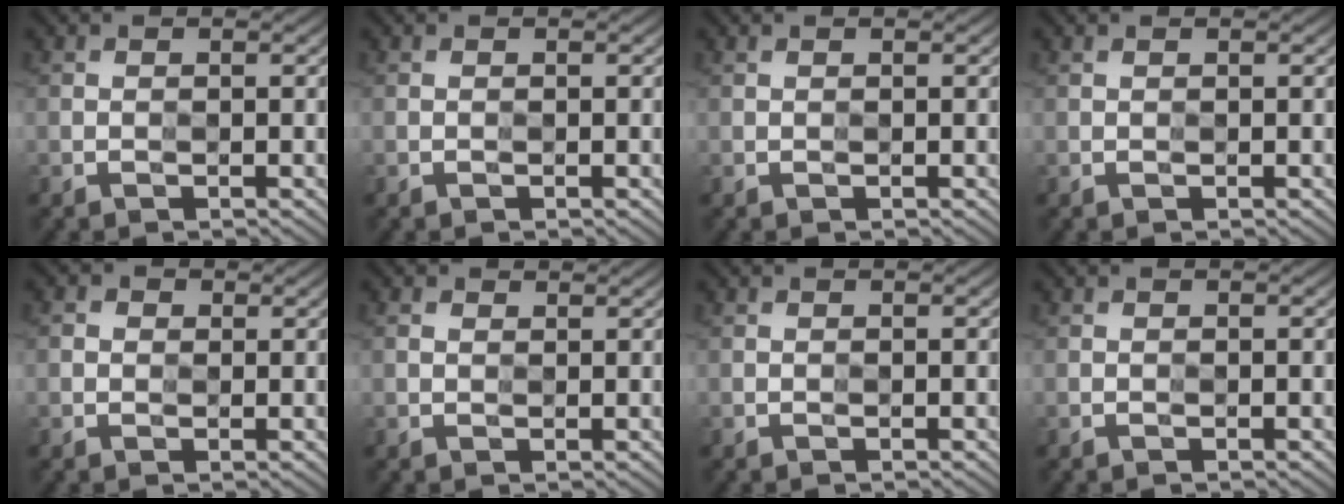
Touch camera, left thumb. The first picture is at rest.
{"total": 0.0}
{"total": 0.0}
{"total": 0.0}
{"total": 1.4, "force": [0.3, 1.3, 0.6], "torque": [-0.012, -0.001, 0.000]}
{"total": 1.3, "force": [0.8, 0.7, 0.7], "torque": [-0.018, 0.003, 0.015]}
{"total": 0.0}
{"total": 0.0}